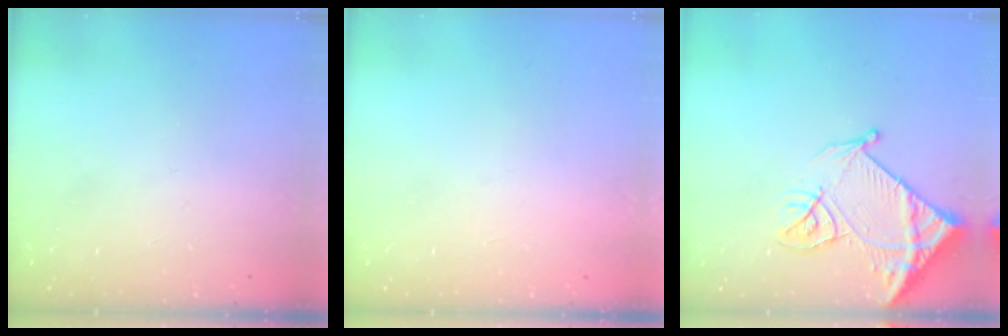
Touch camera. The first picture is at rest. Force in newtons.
{"total": 1.5, "press": 1.5, "slide": 0.1}
{"total": 13.7, "press": 13.6, "slide": 1.6}